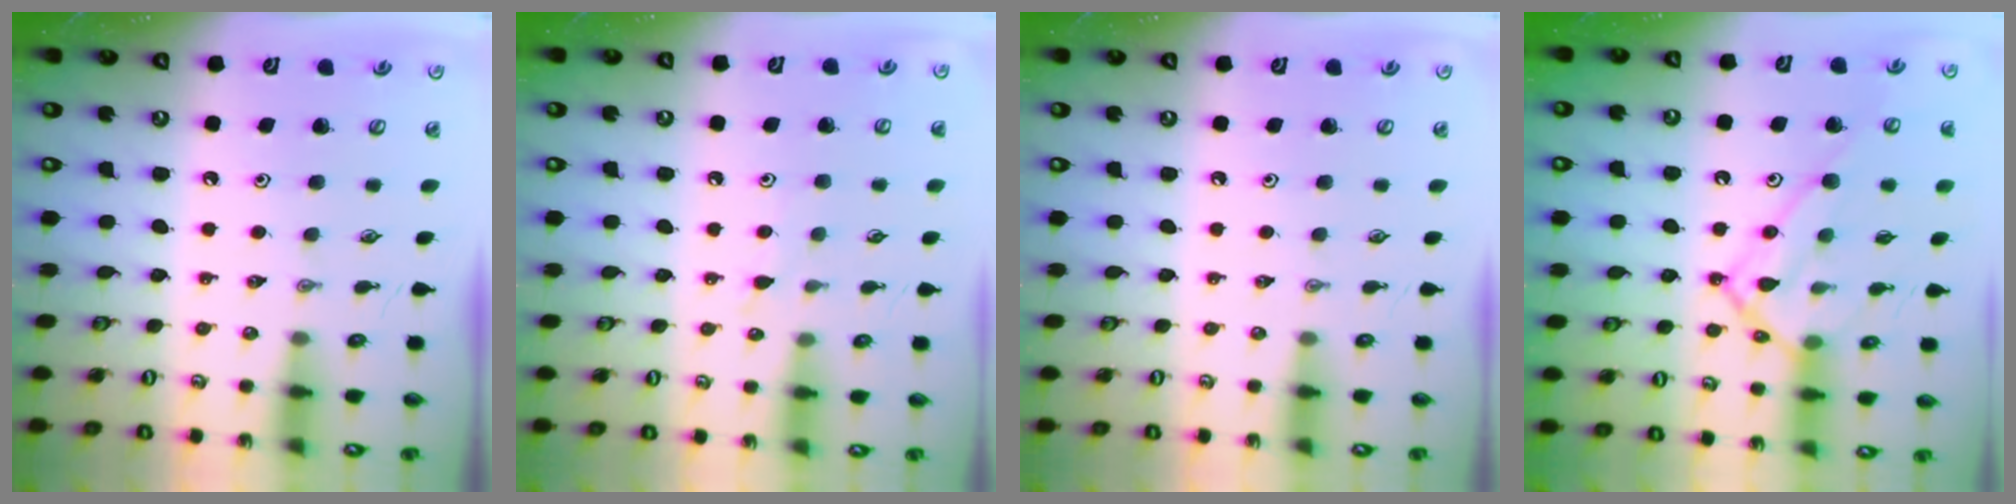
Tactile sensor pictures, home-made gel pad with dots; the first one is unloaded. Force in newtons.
{"total": 5.5, "press": 5.5, "slide": 0.7}
{"total": 0.0}
{"total": 15.9, "press": 15.9, "slide": 1.3}